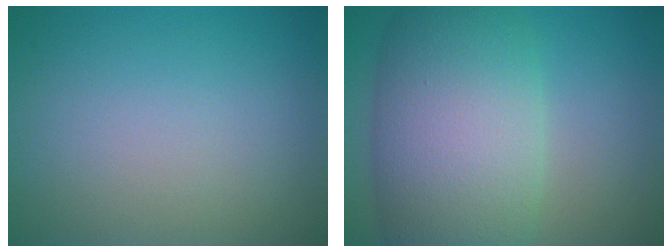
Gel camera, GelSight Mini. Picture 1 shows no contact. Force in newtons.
{"total": 11.5, "press": 11.5, "slide": 0.5}